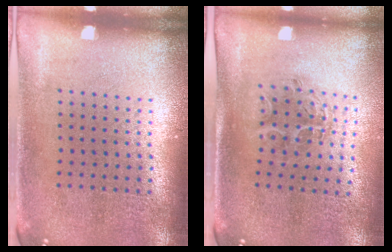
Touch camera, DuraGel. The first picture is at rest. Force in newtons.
{"total": 1.1, "press": 1.1, "slide": 0.2}